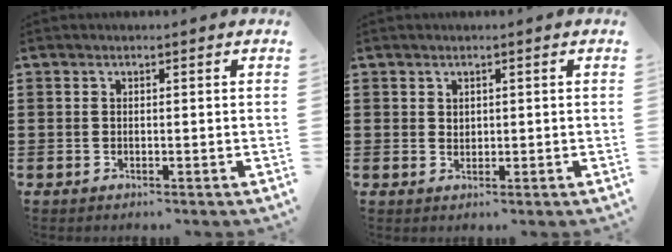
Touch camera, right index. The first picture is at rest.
{"total": 1.1, "force": [0.9, 0.7, 0.2], "torque": [-0.006, 0.002, 0.017]}